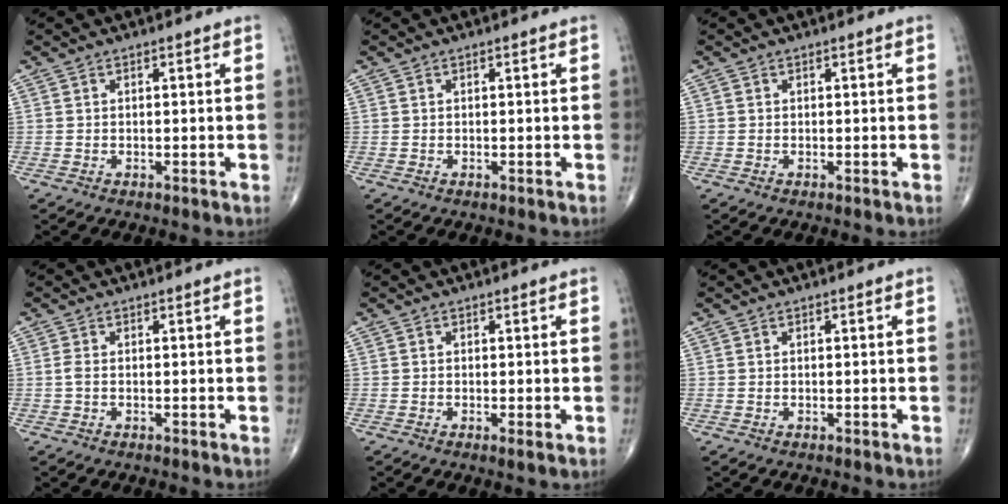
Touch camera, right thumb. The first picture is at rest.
{"total": 0.0}
{"total": 0.0}
{"total": 1.0, "force": [-0.2, 0.4, 0.9], "torque": [-0.024, -0.002, -0.006]}
{"total": 1.1, "force": [-0.3, 0.2, 1.1], "torque": [-0.024, -0.006, -0.008]}
{"total": 0.0}